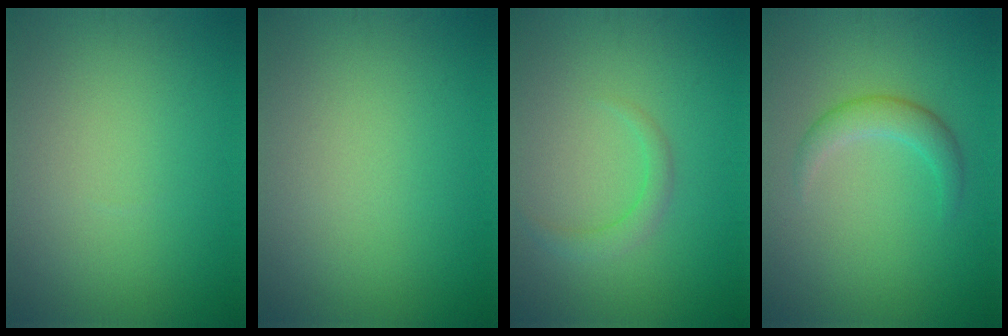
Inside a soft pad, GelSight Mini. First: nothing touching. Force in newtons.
{"total": 0.0}
{"total": 1.5, "press": 1.5, "slide": 0.1}
{"total": 2.4, "press": 2.4, "slide": 0.1}